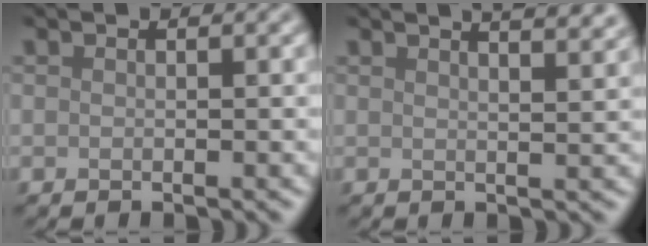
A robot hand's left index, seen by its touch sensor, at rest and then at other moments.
{"total": 6.5, "force": [4.5, 2.5, 3.9], "torque": [-0.025, 0.045, 0.029]}